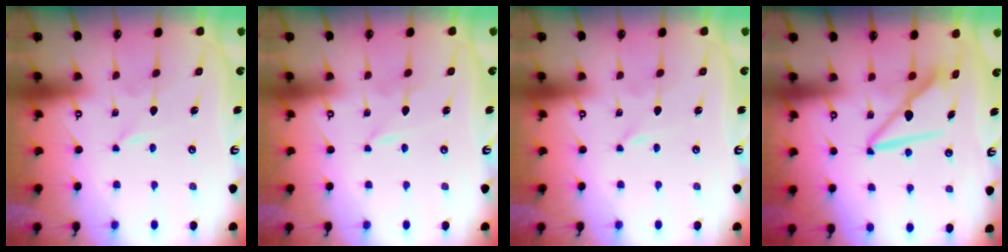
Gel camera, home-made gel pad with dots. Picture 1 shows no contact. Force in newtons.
{"total": 2.0, "press": 2.0, "slide": 0.3}
{"total": 0.0}
{"total": 8.2, "press": 8.2, "slide": 0.7}